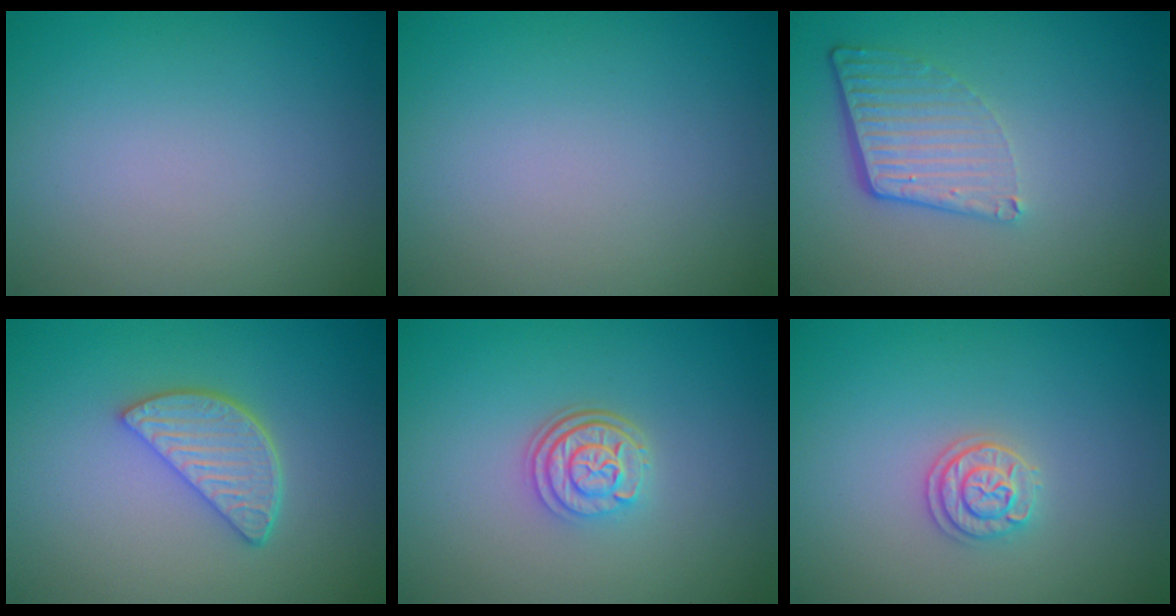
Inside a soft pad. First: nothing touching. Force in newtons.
{"total": 0.0}
{"total": 4.3, "press": 2.9, "slide": 3.2}
{"total": 3.7, "press": 3.0, "slide": 2.2}
{"total": 3.1, "press": 2.4, "slide": 2.0}
{"total": 2.1, "press": 2.0, "slide": 0.6}